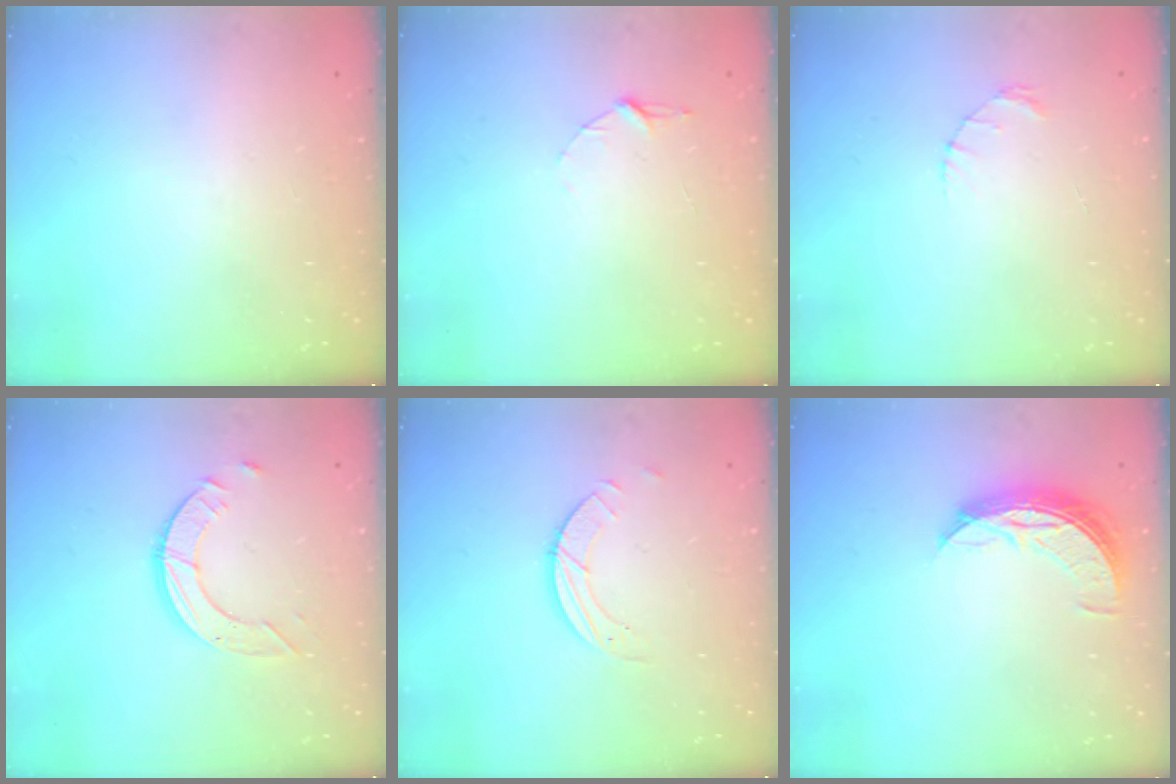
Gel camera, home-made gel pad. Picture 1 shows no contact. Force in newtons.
{"total": 4.7, "press": 4.7, "slide": 0.5}
{"total": 1.4, "press": 1.4, "slide": 0.2}
{"total": 6.0, "press": 6.0, "slide": 0.5}
{"total": 3.2, "press": 3.2, "slide": 0.3}
{"total": 8.4, "press": 8.4, "slide": 0.4}